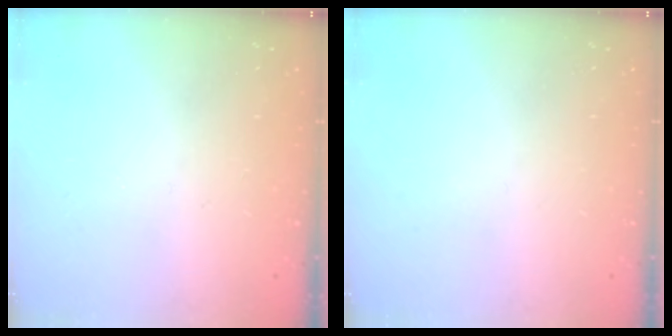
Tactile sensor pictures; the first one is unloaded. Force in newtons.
{"total": 0.0}